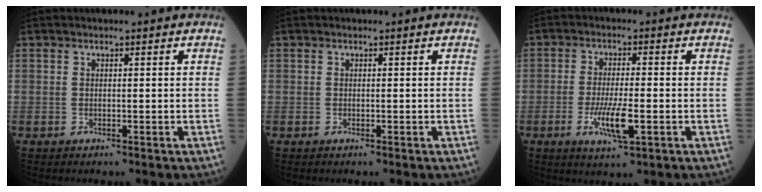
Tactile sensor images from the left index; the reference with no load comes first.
{"total": 0.0}
{"total": 6.4, "force": [-2.1, 0.9, 5.9], "torque": [-0.117, -0.011, -0.036]}